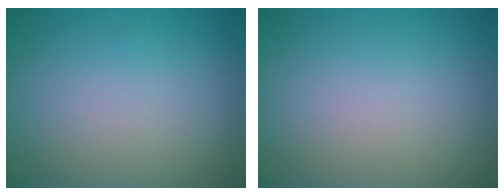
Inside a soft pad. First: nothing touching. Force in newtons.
{"total": 0.0}